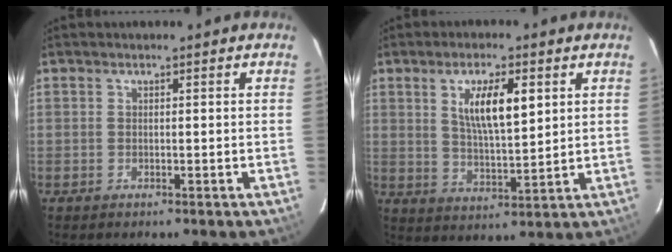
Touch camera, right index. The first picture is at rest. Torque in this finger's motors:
{"motor_torque": [0.31, 0.14, 0.21, 0.09]}